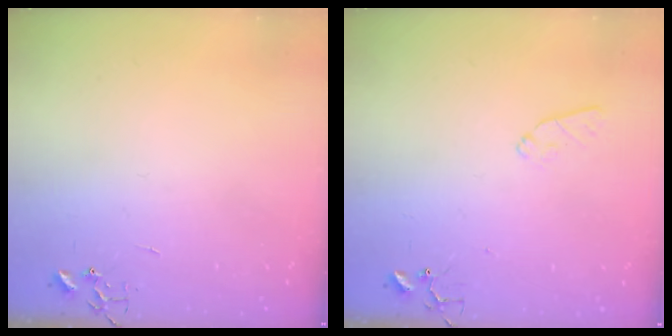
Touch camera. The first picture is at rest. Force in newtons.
{"total": 7.6, "press": 7.6, "slide": 0.6}